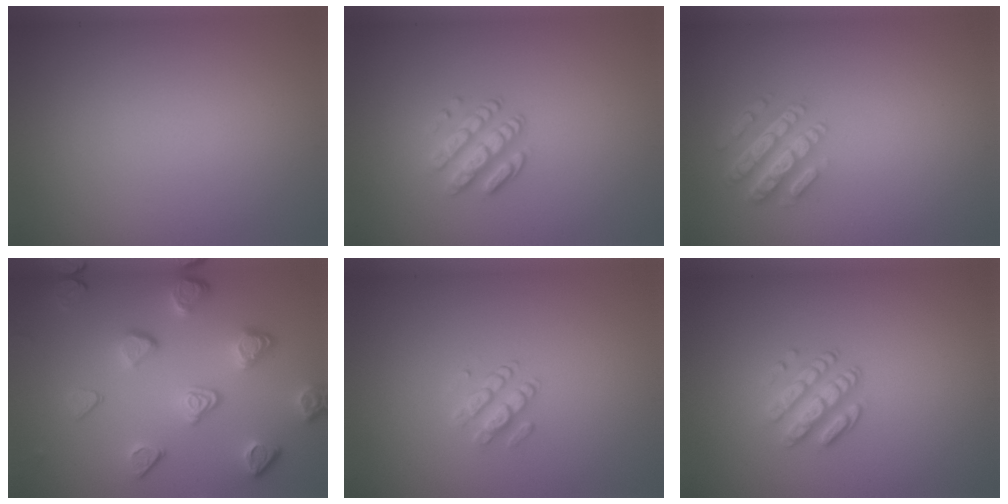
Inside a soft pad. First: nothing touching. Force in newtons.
{"total": 2.9, "press": 2.3, "slide": 1.8}
{"total": 4.3, "press": 3.3, "slide": 2.8}
{"total": 5.1, "press": 3.9, "slide": 3.2}
{"total": 1.5, "press": 1.1, "slide": 1.0}
{"total": 2.9, "press": 2.3, "slide": 1.8}